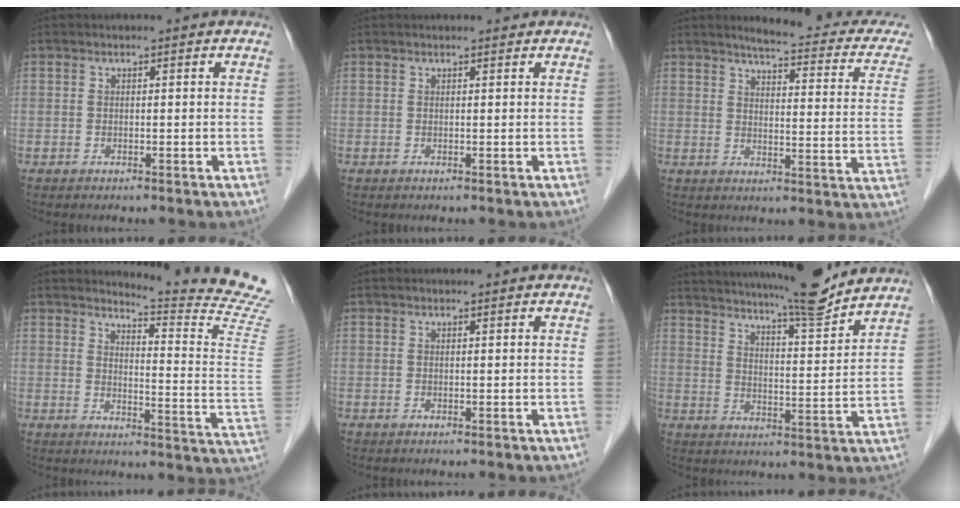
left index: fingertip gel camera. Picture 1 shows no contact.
{"total": 2.1, "force": [1.9, 0.4, 0.7], "torque": [-0.010, 0.014, 0.024]}
{"total": 16.3, "force": [15.1, 1.9, 5.7], "torque": [-0.055, -0.055, 0.157]}
{"total": 15.2, "force": [14.7, -3.3, 2.3], "torque": [-0.042, -0.154, 0.159]}
{"total": 1.0, "force": [1.0, 0.0, 0.3], "torque": [-0.007, 0.013, 0.017]}
{"total": 15.5, "force": [14.1, 0.2, 6.4], "torque": [-0.106, -0.016, 0.199]}